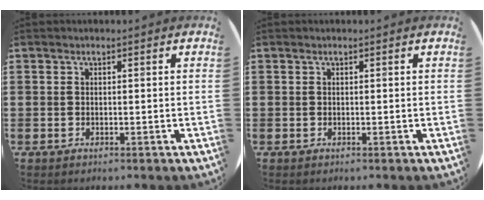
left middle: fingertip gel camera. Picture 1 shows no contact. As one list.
[{"total": 0.0}]